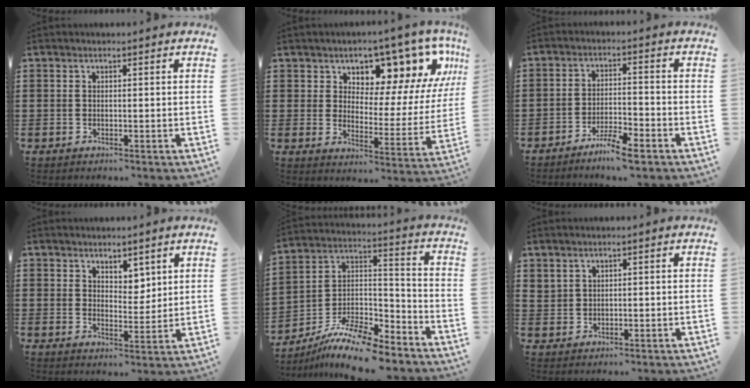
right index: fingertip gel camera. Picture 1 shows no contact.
{"total": 9.0, "force": [7.0, 4.3, 3.6], "torque": [-0.078, -0.058, 0.120]}
{"total": 4.7, "force": [-4.1, 0.1, 2.3], "torque": [-0.048, 0.001, -0.080]}
{"total": 3.7, "force": [3.0, 2.1, 0.9], "torque": [-0.019, 0.001, 0.054]}
{"total": 10.5, "force": [-9.2, 2.2, 4.7], "torque": [-0.084, 0.022, -0.180]}
{"total": 1.6, "force": [1.3, 0.9, 0.3], "torque": [-0.011, 0.004, 0.026]}